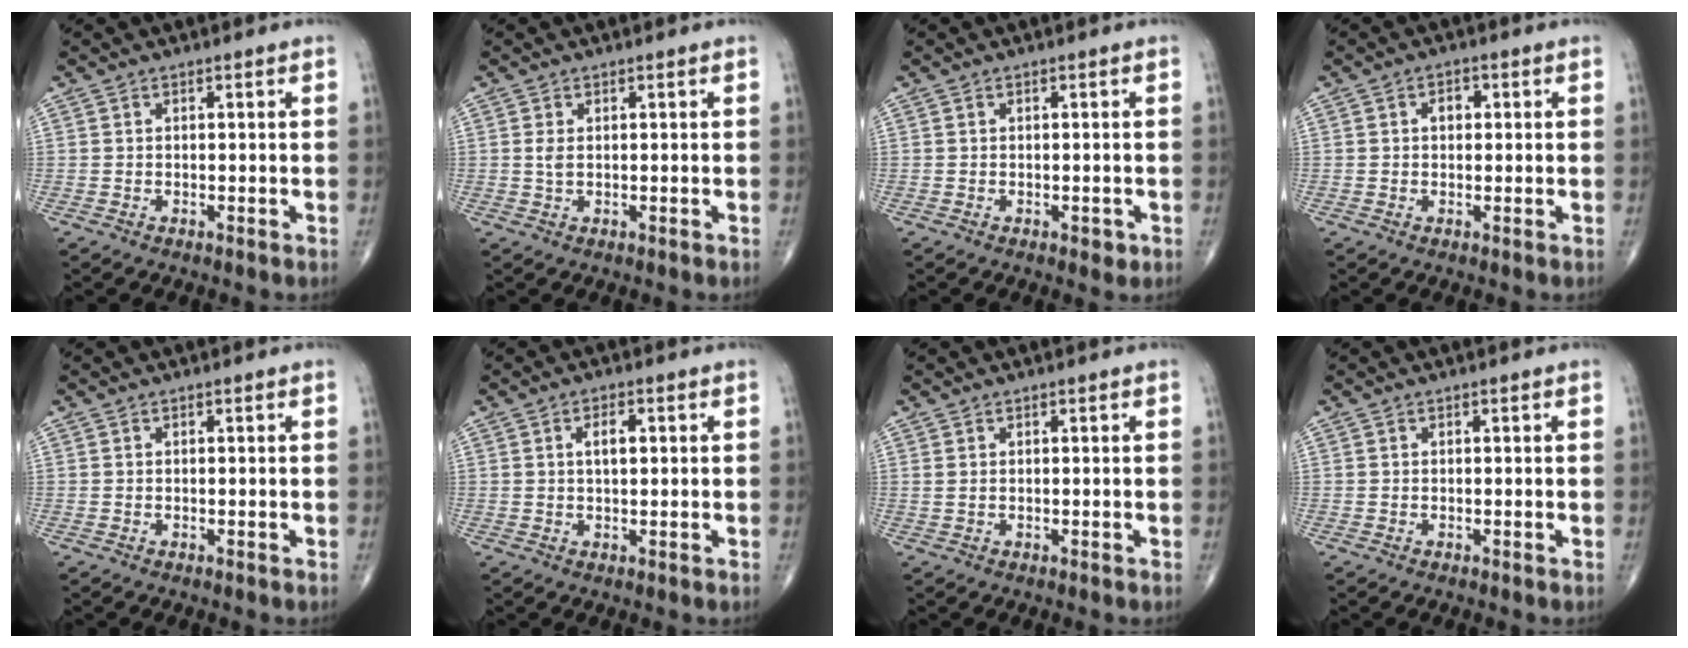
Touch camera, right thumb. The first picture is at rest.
{"total": 1.4, "force": [0.3, 0.7, 1.2], "torque": [-0.025, 0.003, 0.009]}
{"total": 1.3, "force": [-0.5, 0.8, 0.9], "torque": [-0.005, 0.000, -0.006]}
{"total": 2.3, "force": [0.4, 1.7, 1.5], "torque": [-0.014, 0.006, 0.002]}
{"total": 0.0}
{"total": 3.1, "force": [0.7, 1.4, 2.6], "torque": [-0.041, -0.001, 0.011]}
{"total": 0.6, "force": [0.3, 0.2, 0.5], "torque": [-0.015, 0.009, 0.008]}
{"total": 0.0}